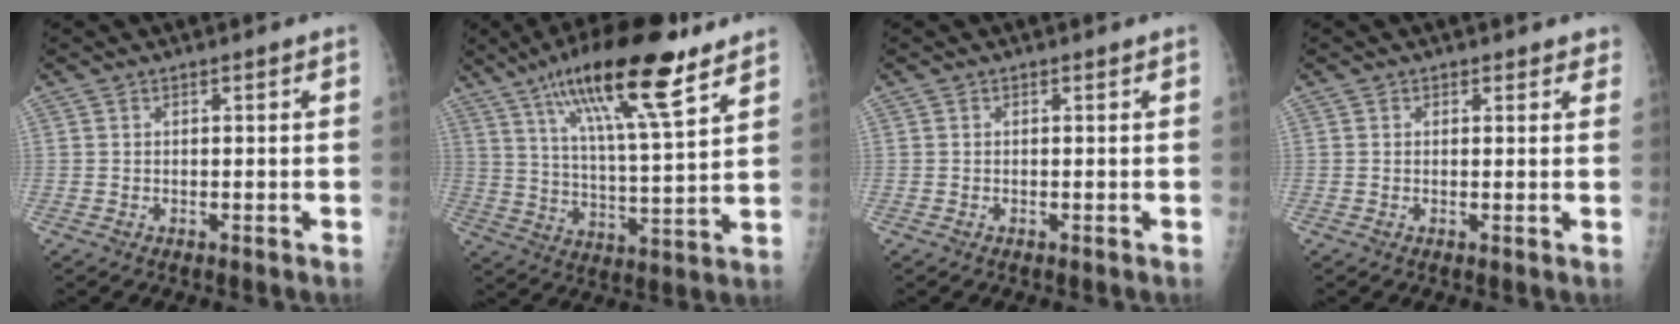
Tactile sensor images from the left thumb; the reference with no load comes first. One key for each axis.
{"total": 20.2, "fx": 12.4, "fy": 4.4, "fz": 15.3, "tx": -0.248, "ty": -0.041, "tz": 0.212}
{"total": 0.0}
{"total": 1.7, "fx": 1.2, "fy": 1.2, "fz": 0.2, "tx": 0.023, "ty": -0.004, "tz": 0.007}